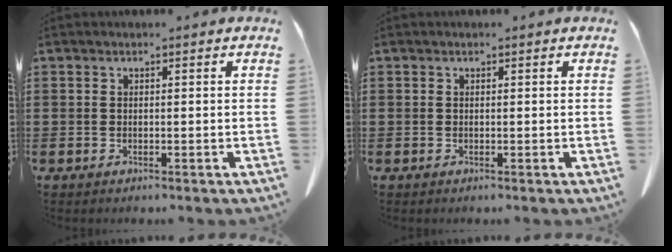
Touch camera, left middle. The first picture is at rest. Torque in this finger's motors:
{"motor_torque": [0.33, 0.31, -0.02, 0.01]}